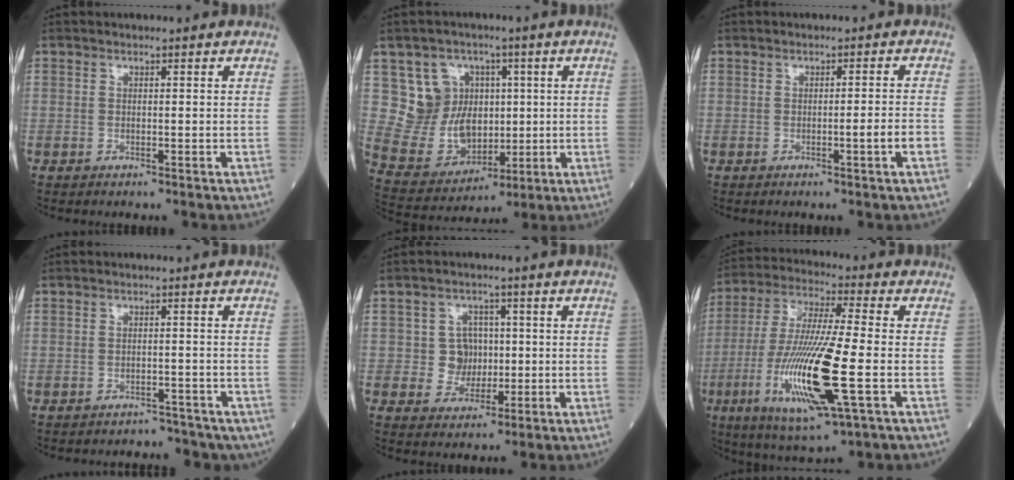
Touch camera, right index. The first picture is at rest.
{"total": 10.5, "force": [2.4, 9.4, 3.9], "torque": [-0.085, 0.032, 0.065]}
{"total": 2.4, "force": [-1.0, -0.7, 2.0], "torque": [-0.031, -0.004, -0.017]}
{"total": 6.0, "force": [-5.3, 2.9, 0.3], "torque": [0.005, 0.011, -0.051]}
{"total": 4.2, "force": [0.1, 4.1, 1.0], "torque": [-0.009, 0.011, 0.005]}
{"total": 18.0, "force": [-4.8, 1.4, 17.3], "torque": [-0.361, -0.025, -0.085]}